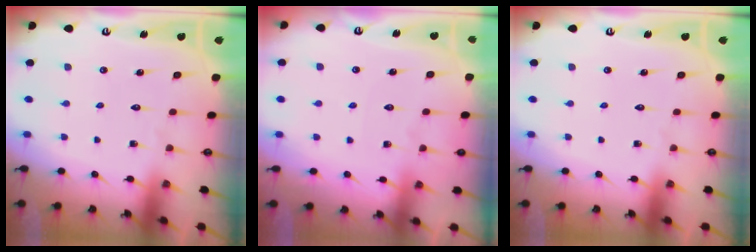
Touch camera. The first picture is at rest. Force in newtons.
{"total": 3.7, "press": 3.6, "slide": 0.5}
{"total": 0.0}